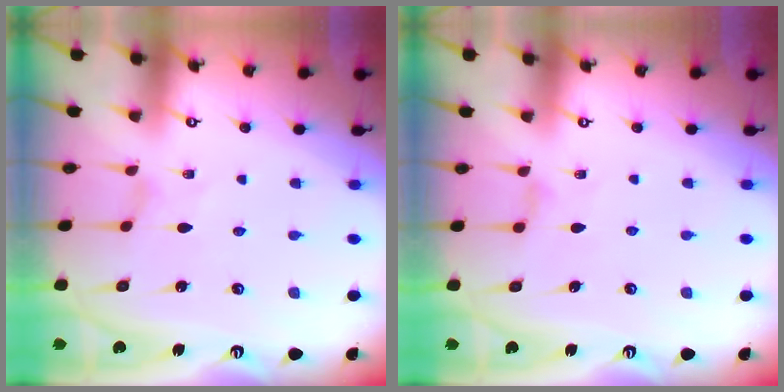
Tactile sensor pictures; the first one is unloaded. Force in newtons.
{"total": 2.3, "press": 2.2, "slide": 0.5}